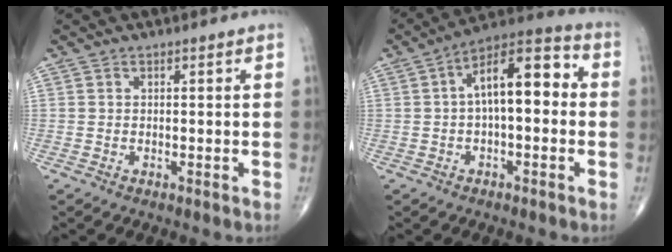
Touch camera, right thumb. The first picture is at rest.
{"total": 13.3, "force": [0.9, 6.0, 11.8], "torque": [-0.169, 0.045, 0.002]}